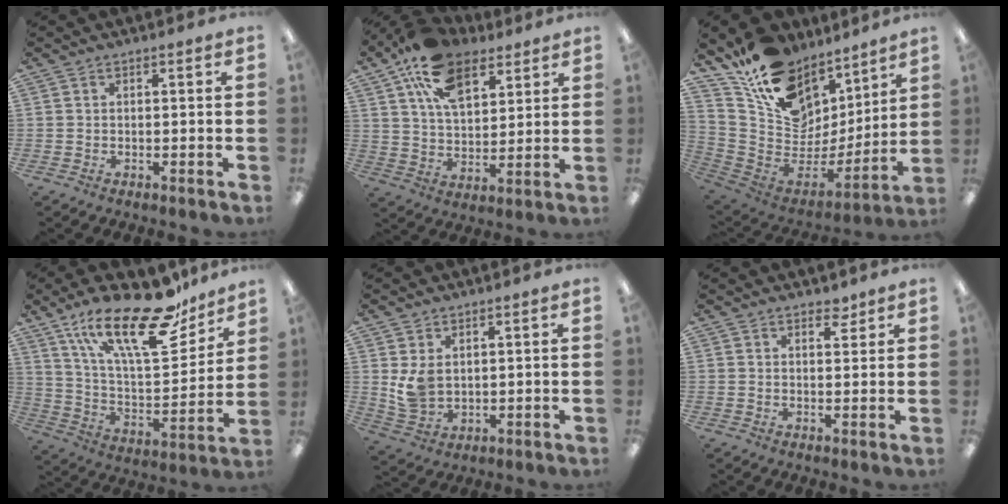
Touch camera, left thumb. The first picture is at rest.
{"total": 17.3, "force": [10.4, 9.4, 10.1], "torque": [-0.186, -0.031, 0.191]}
{"total": 16.2, "force": [10.4, 10.7, 6.4], "torque": [-0.117, -0.093, 0.197]}
{"total": 26.0, "force": [17.1, 9.5, 17.1], "torque": [-0.275, -0.093, 0.291]}
{"total": 5.8, "force": [2.1, 4.1, 3.5], "torque": [-0.069, -0.003, 0.044]}
{"total": 2.9, "force": [2.5, 1.2, 0.9], "torque": [0.004, -0.017, 0.042]}